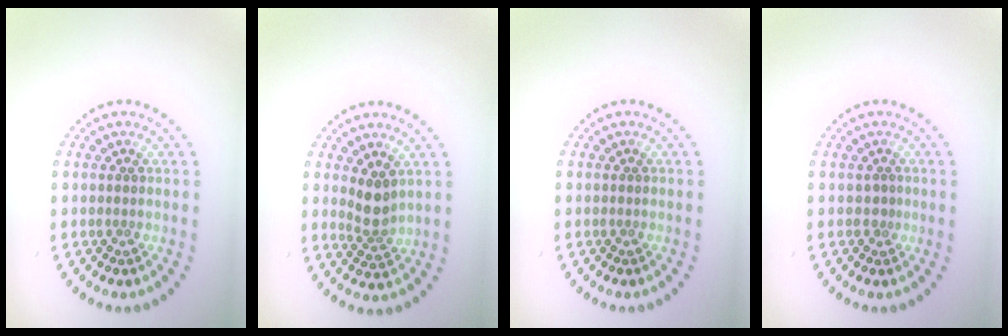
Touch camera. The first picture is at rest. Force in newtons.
{"total": 2.4, "press": 1.9, "slide": 1.4}
{"total": 0.0}
{"total": 0.7, "press": 0.4, "slide": 0.6}